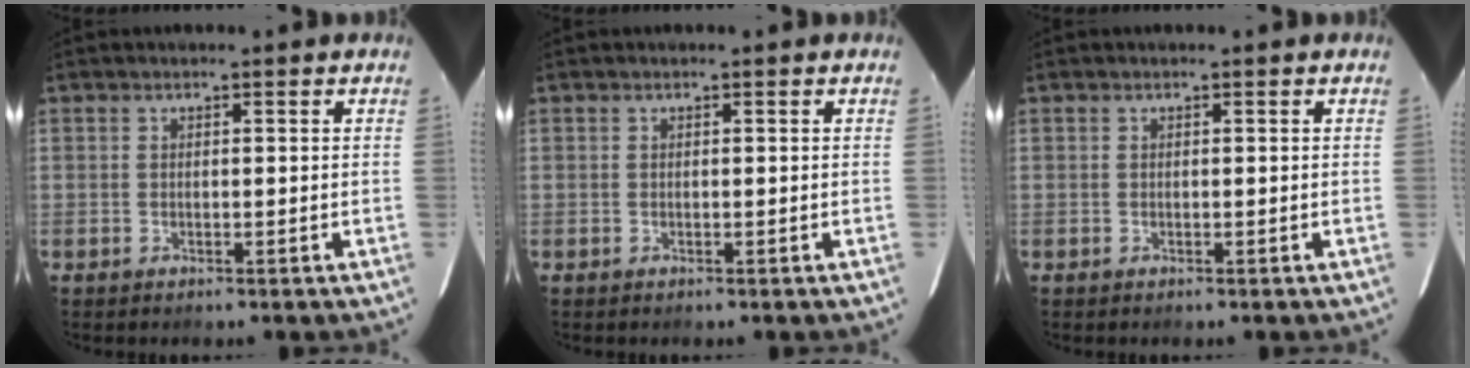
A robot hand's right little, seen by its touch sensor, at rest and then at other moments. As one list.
[{"total": 0.0}, {"total": 0.0}]